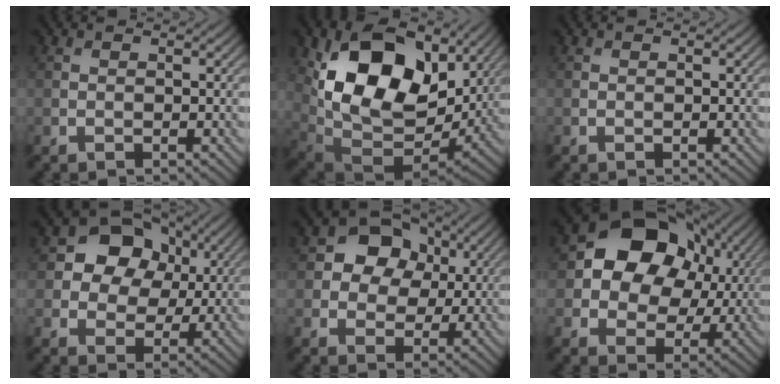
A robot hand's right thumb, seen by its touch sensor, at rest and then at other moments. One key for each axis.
{"total": 16.9, "fx": 4.9, "fy": 11.0, "fz": 11.8, "tx": -0.231, "ty": -0.004, "tz": 0.103}
{"total": 0.0}
{"total": 9.4, "fx": 2.5, "fy": 7.7, "fz": 4.7, "tx": -0.088, "ty": 0.020, "tz": 0.021}
{"total": 8.3, "fx": 2.0, "fy": 6.9, "fz": 4.1, "tx": -0.082, "ty": 0.022, "tz": 0.013}
{"total": 12.9, "fx": 3.1, "fy": 10.1, "fz": 7.4, "tx": -0.129, "ty": 0.005, "tz": 0.040}